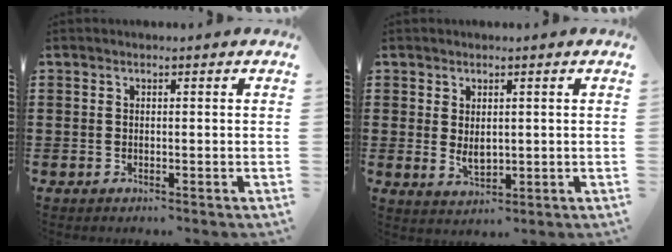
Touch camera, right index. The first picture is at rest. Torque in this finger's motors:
{"motor_torque": [0.74, 1.39, 0.09, 0.01]}